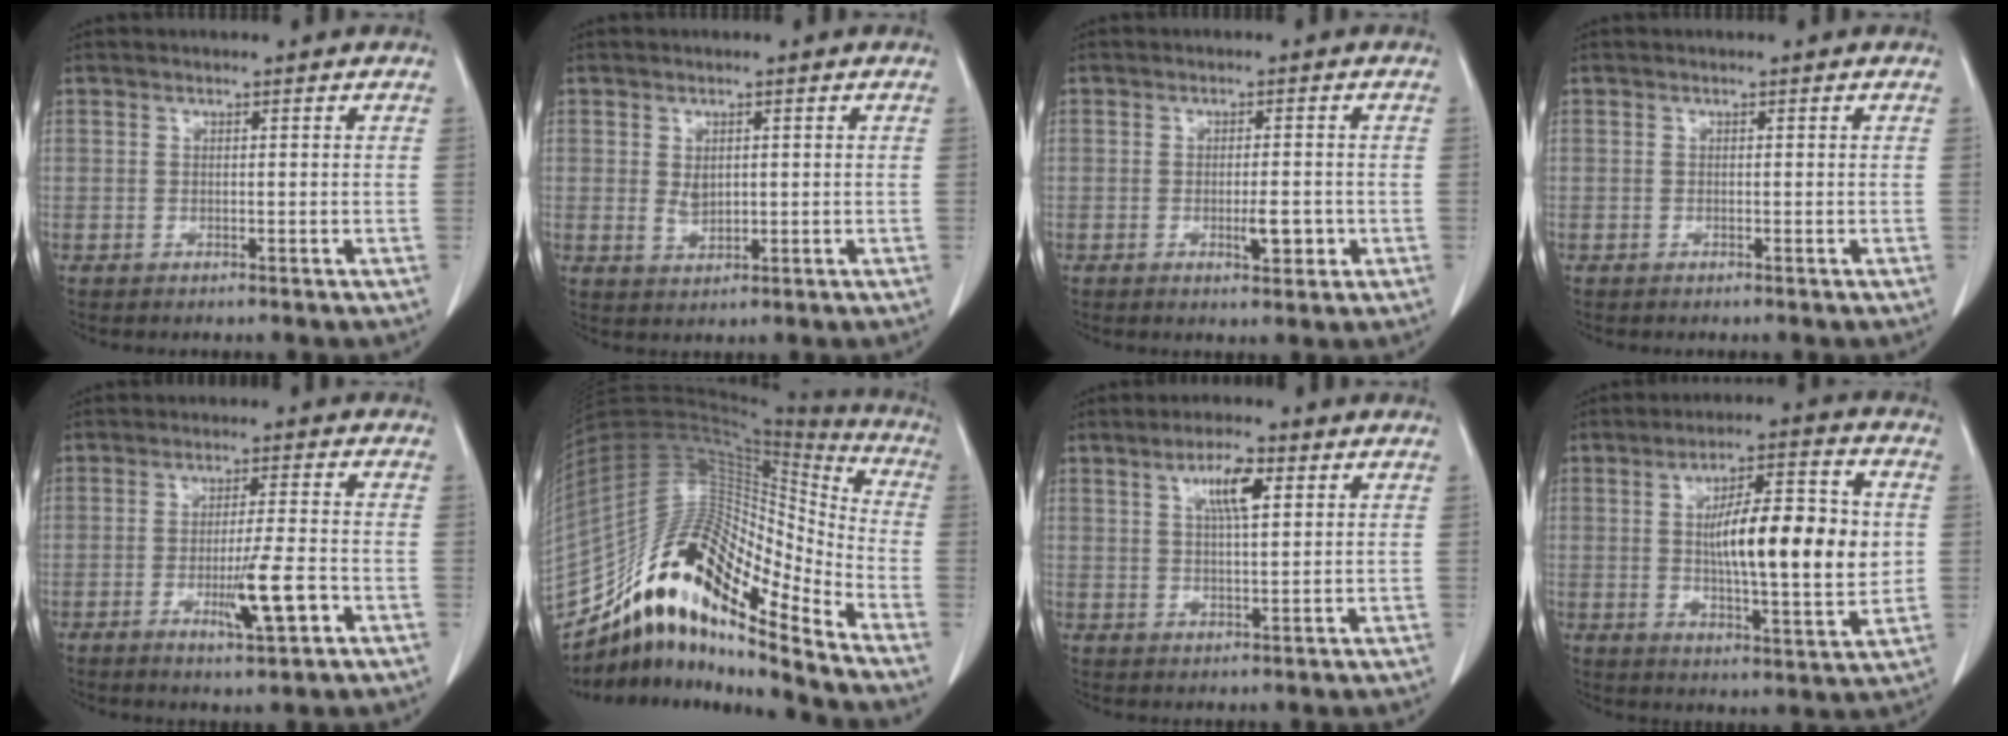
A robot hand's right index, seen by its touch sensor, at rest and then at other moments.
{"total": 2.4, "force": [0.5, 1.6, 1.8], "torque": [-0.032, -0.003, 0.015]}
{"total": 3.4, "force": [-0.9, 1.0, 3.1], "torque": [-0.050, -0.001, -0.010]}
{"total": 0.0}
{"total": 7.2, "force": [-2.5, 0.2, 6.8], "torque": [-0.112, -0.011, -0.040]}
{"total": 19.7, "force": [-14.8, 4.0, 12.4], "torque": [-0.240, 0.049, -0.266]}
{"total": 6.0, "force": [2.5, 1.3, 5.3], "torque": [-0.096, 0.004, 0.043]}
{"total": 16.1, "force": [1.2, 3.4, 15.7], "torque": [-0.249, 0.010, 0.017]}